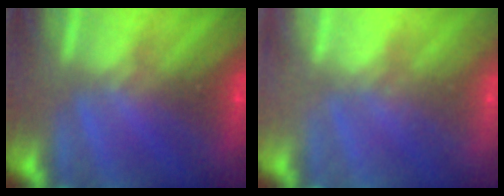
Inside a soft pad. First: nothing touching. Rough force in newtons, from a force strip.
{"total": 1.9}